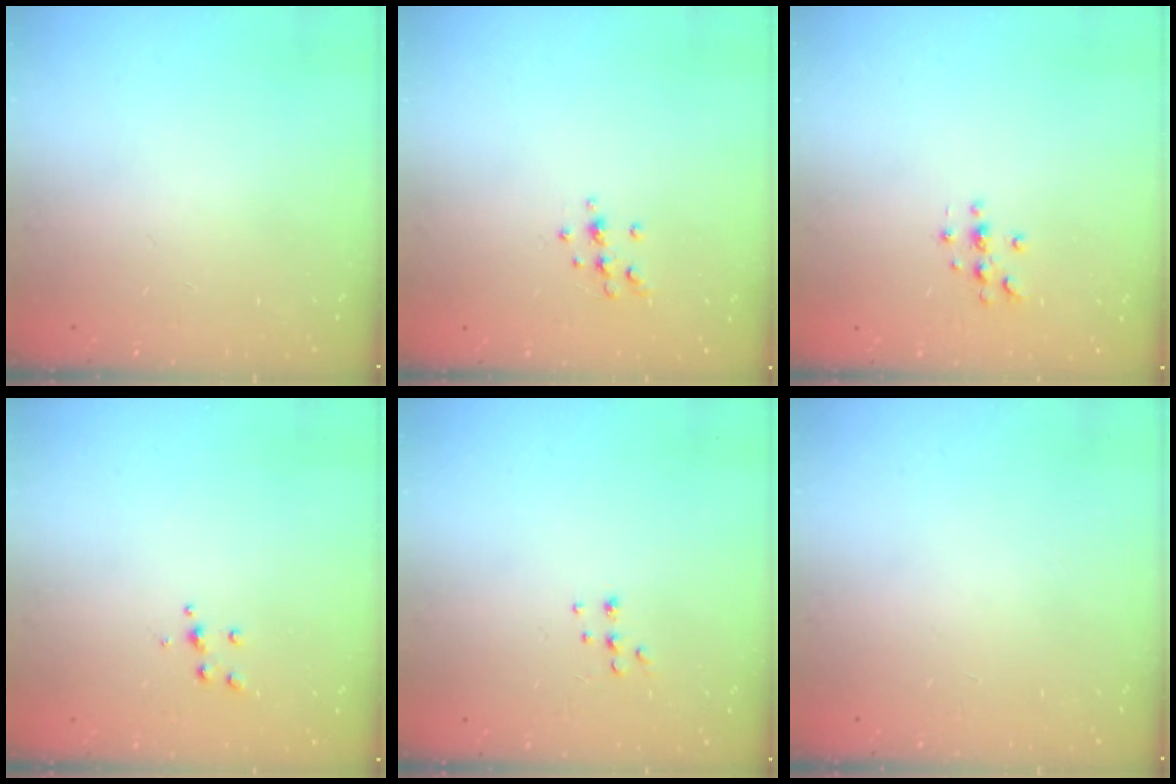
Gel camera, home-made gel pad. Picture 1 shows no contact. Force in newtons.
{"total": 7.0, "press": 7.0, "slide": 0.6}
{"total": 3.7, "press": 3.7, "slide": 0.4}
{"total": 4.3, "press": 4.3, "slide": 0.4}
{"total": 5.5, "press": 5.4, "slide": 1.0}
{"total": 0.0}